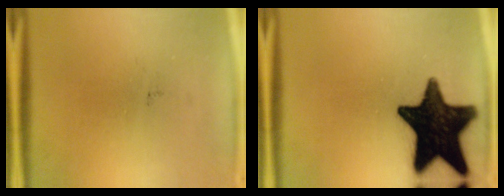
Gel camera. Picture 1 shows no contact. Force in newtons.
{"total": 19.0}